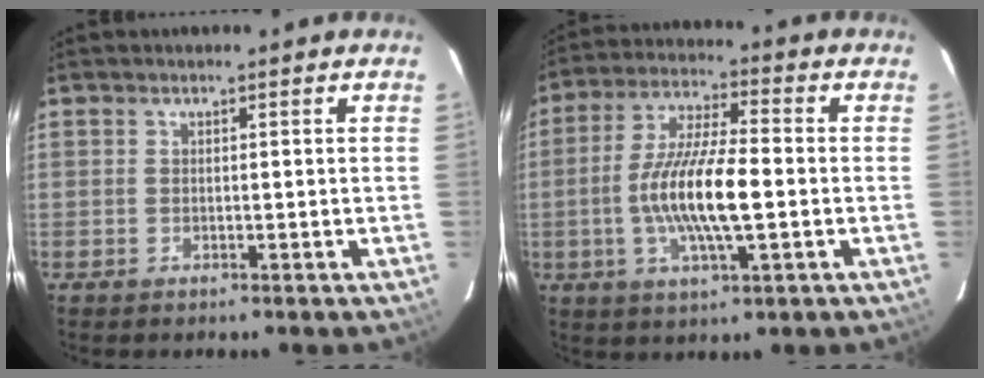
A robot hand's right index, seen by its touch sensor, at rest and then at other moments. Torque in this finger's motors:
{"motor_torque": [1.74, -0.37, 0.95, 0.21]}